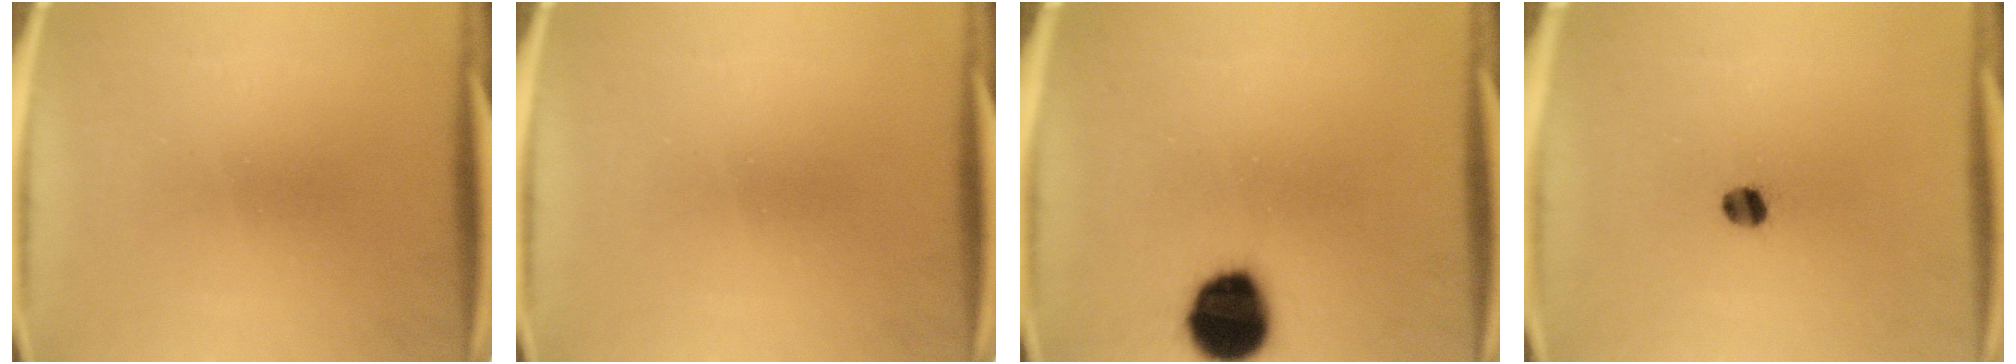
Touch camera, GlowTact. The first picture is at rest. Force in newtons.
{"total": 0.0}
{"total": 14.2}
{"total": 3.1}